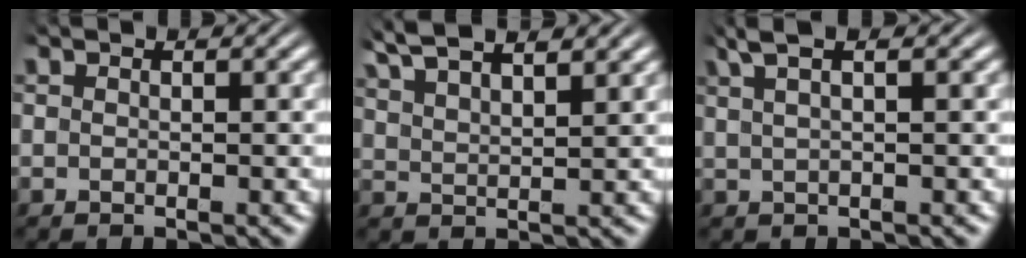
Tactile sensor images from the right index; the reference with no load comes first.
{"total": 4.9, "force": [3.9, 1.8, 2.3], "torque": [-0.058, 0.004, 0.066]}
{"total": 4.1, "force": [2.6, 1.4, 2.8], "torque": [-0.047, 0.021, 0.035]}